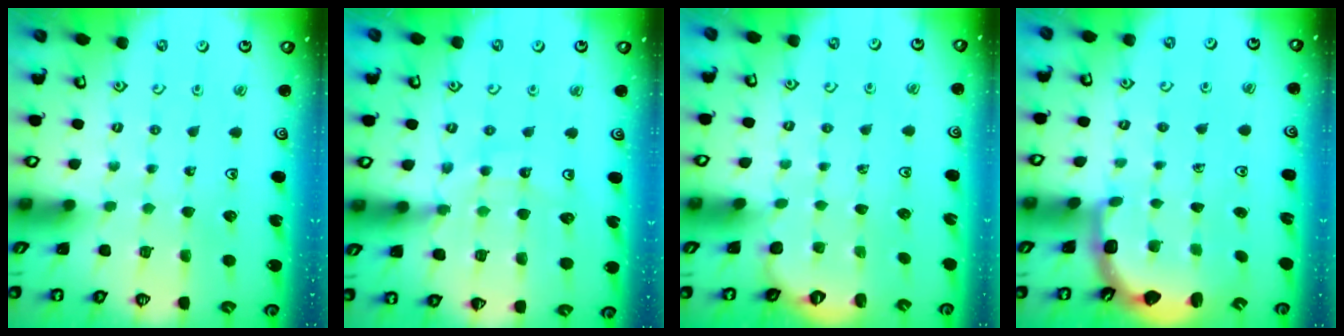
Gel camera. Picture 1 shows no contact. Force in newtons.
{"total": 12.8, "press": 12.8, "slide": 1.5}
{"total": 1.8, "press": 1.1, "slide": 1.4}
{"total": 3.2, "press": 2.3, "slide": 2.3}